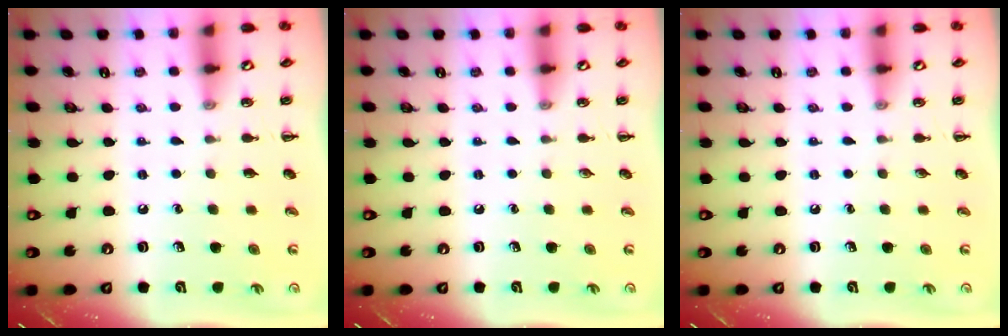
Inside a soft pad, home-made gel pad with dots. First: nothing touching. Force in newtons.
{"total": 0.0}
{"total": 0.0}